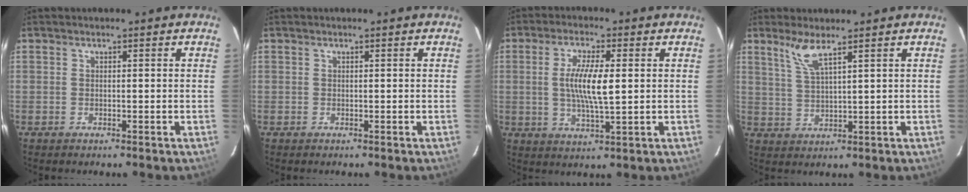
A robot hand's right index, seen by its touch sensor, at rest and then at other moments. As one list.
[{"total": 0.0}, {"total": 8.0, "force": [0.7, 1.6, 7.8], "torque": [-0.148, -0.002, 0.013]}, {"total": 4.5, "force": [3.1, 0.1, 3.2], "torque": [-0.068, -0.003, 0.068]}]